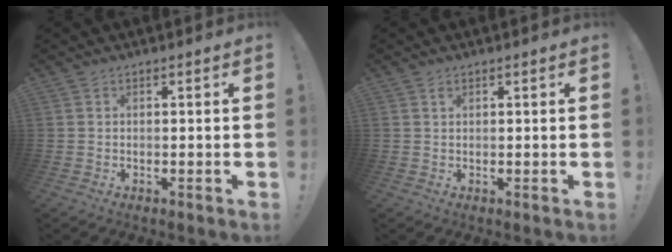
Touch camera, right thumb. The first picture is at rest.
{"total": 0.7, "force": [0.5, 0.4, 0.4], "torque": [-0.001, -0.002, 0.007]}